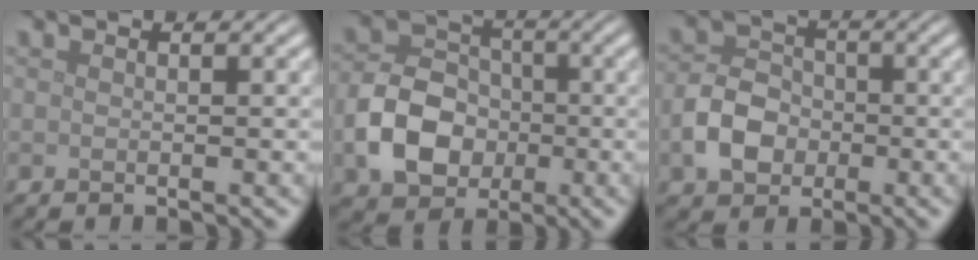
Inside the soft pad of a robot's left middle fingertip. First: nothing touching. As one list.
[{"total": 6.8, "force": [-1.9, 5.3, 3.9], "torque": [-0.074, -0.001, -0.042]}, {"total": 4.5, "force": [-1.4, 3.4, 2.5], "torque": [-0.047, 0.003, -0.030]}]